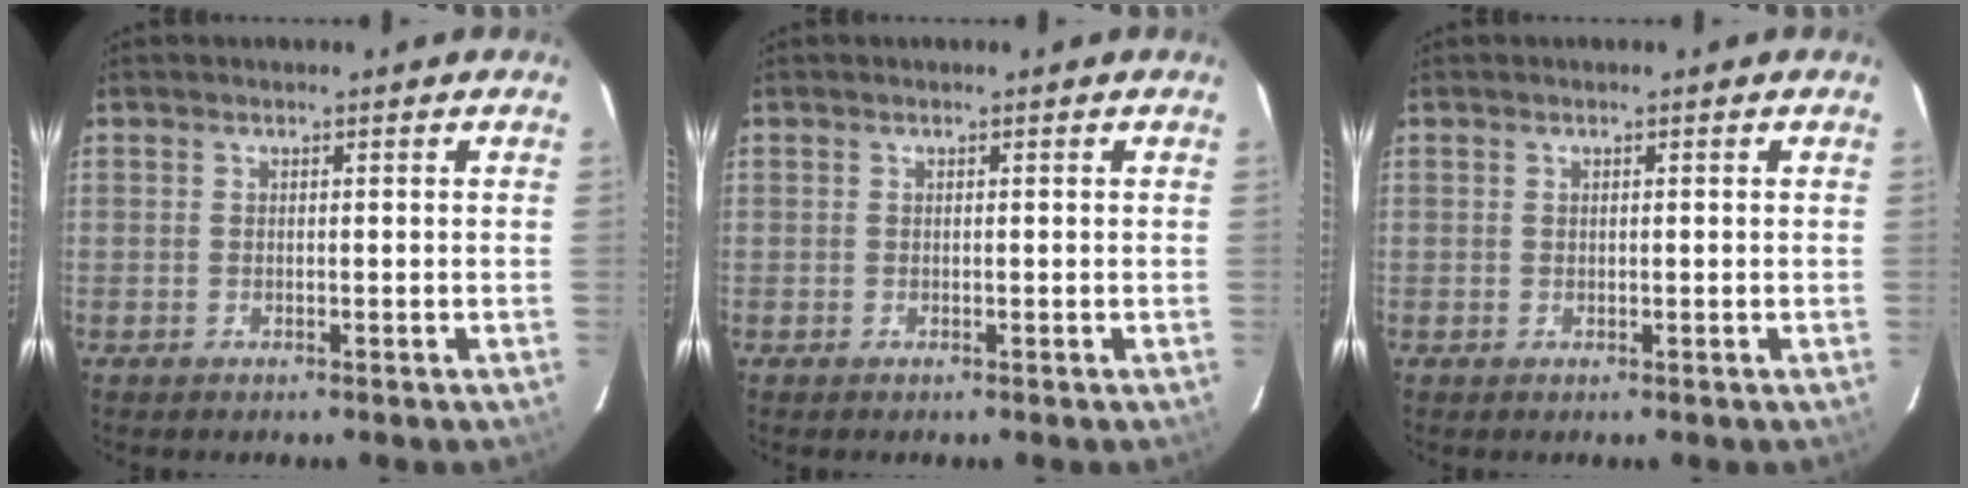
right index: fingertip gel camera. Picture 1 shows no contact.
{"total": 0.0}
{"total": 0.0}